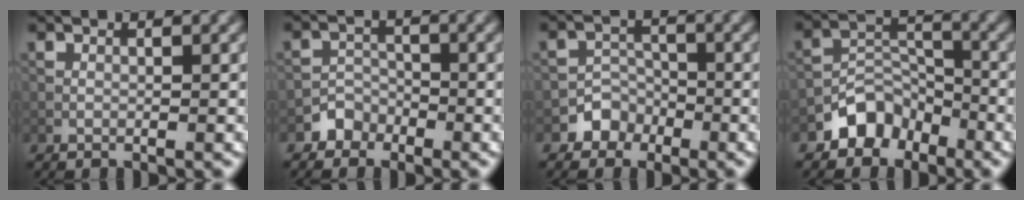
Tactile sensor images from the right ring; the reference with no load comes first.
{"total": 2.0, "force": [-1.4, 1.4, 0.0], "torque": [0.011, 0.011, -0.028]}
{"total": 2.3, "force": [-1.4, 1.8, 0.2], "torque": [0.010, 0.009, -0.026]}
{"total": 4.1, "force": [-3.0, 2.6, 1.1], "torque": [-0.005, 0.008, -0.057]}